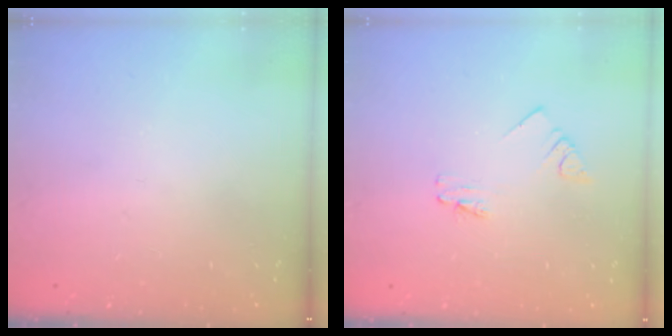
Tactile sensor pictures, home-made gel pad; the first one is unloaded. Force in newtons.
{"total": 1.1, "press": 1.1, "slide": 0.0}